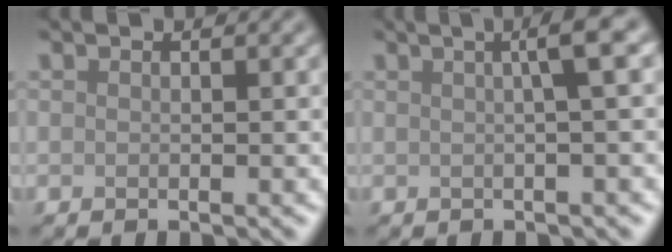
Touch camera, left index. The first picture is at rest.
{"total": 3.6, "force": [0.8, 0.8, 3.5], "torque": [-0.041, 0.016, 0.009]}